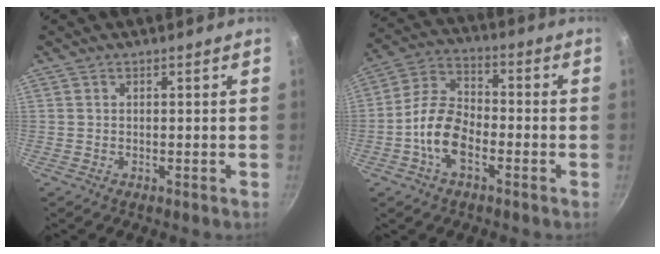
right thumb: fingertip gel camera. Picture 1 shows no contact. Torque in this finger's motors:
{"motor_torque": [-0.34, 0.73, -0.27, 0.00, 0.29]}